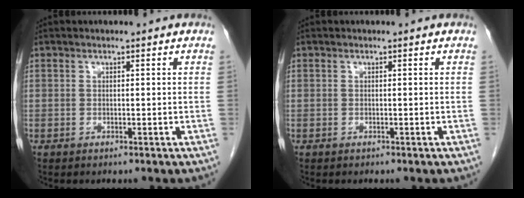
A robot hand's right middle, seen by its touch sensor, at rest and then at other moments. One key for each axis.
{"total": 0.0}